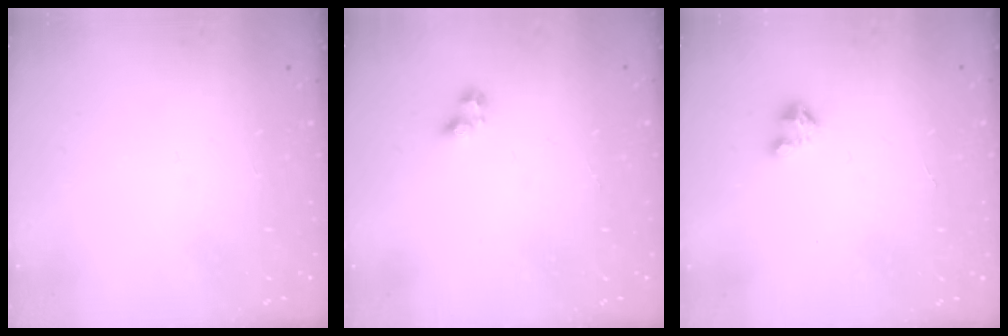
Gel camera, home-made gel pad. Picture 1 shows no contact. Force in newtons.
{"total": 3.1, "press": 3.1, "slide": 0.3}
{"total": 1.6, "press": 1.6, "slide": 0.1}